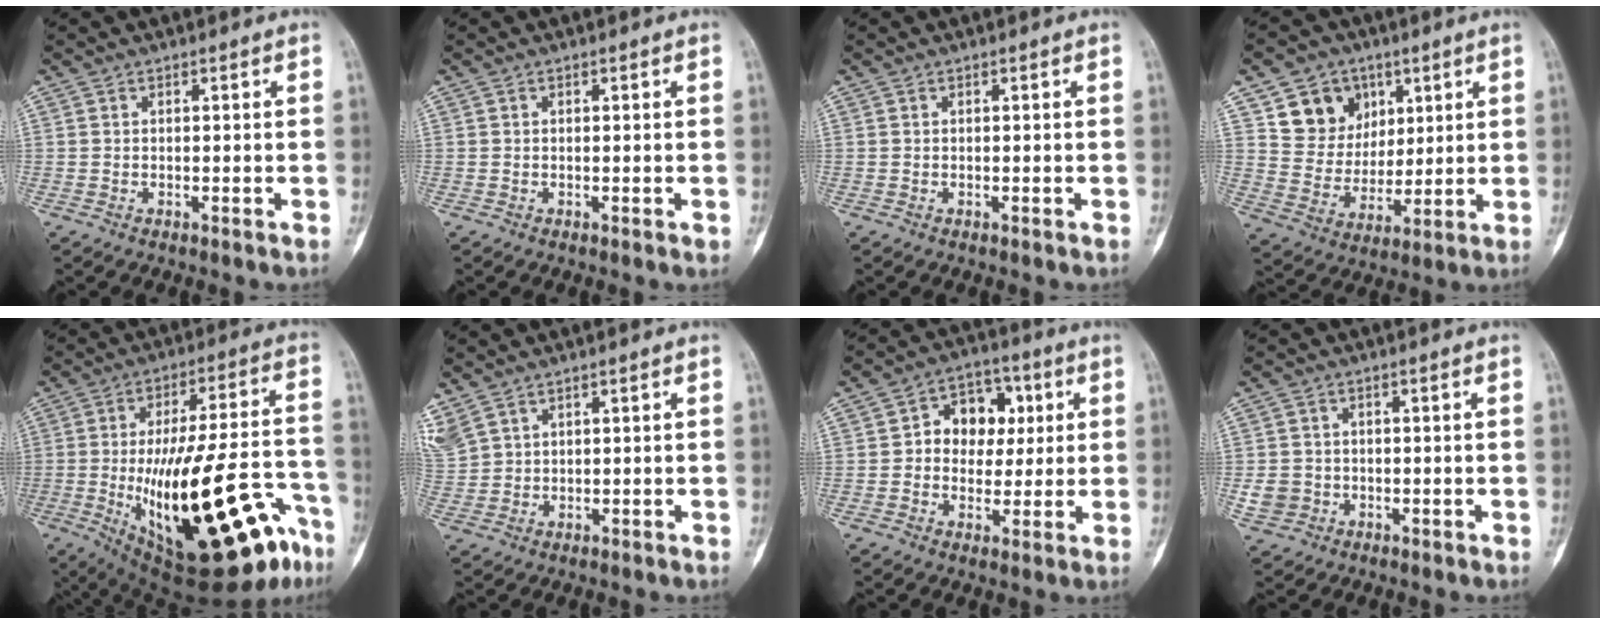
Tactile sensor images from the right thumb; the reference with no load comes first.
{"total": 0.6, "force": [0.0, 0.3, 0.5], "torque": [-0.006, -0.001, 0.000]}
{"total": 0.0}
{"total": 12.2, "force": [5.9, 10.0, 3.7], "torque": [-0.025, -0.027, 0.113]}
{"total": 32.2, "force": [-12.4, 10.8, 27.7], "torque": [-0.381, 0.038, -0.165]}
{"total": 6.9, "force": [4.1, 4.4, 3.4], "torque": [-0.100, 0.005, 0.096]}
{"total": 10.6, "force": [1.7, 8.4, 6.3], "torque": [-0.039, 0.015, 0.020]}
{"total": 4.1, "force": [-0.7, 3.9, 1.3], "torque": [-0.014, 0.007, -0.007]}